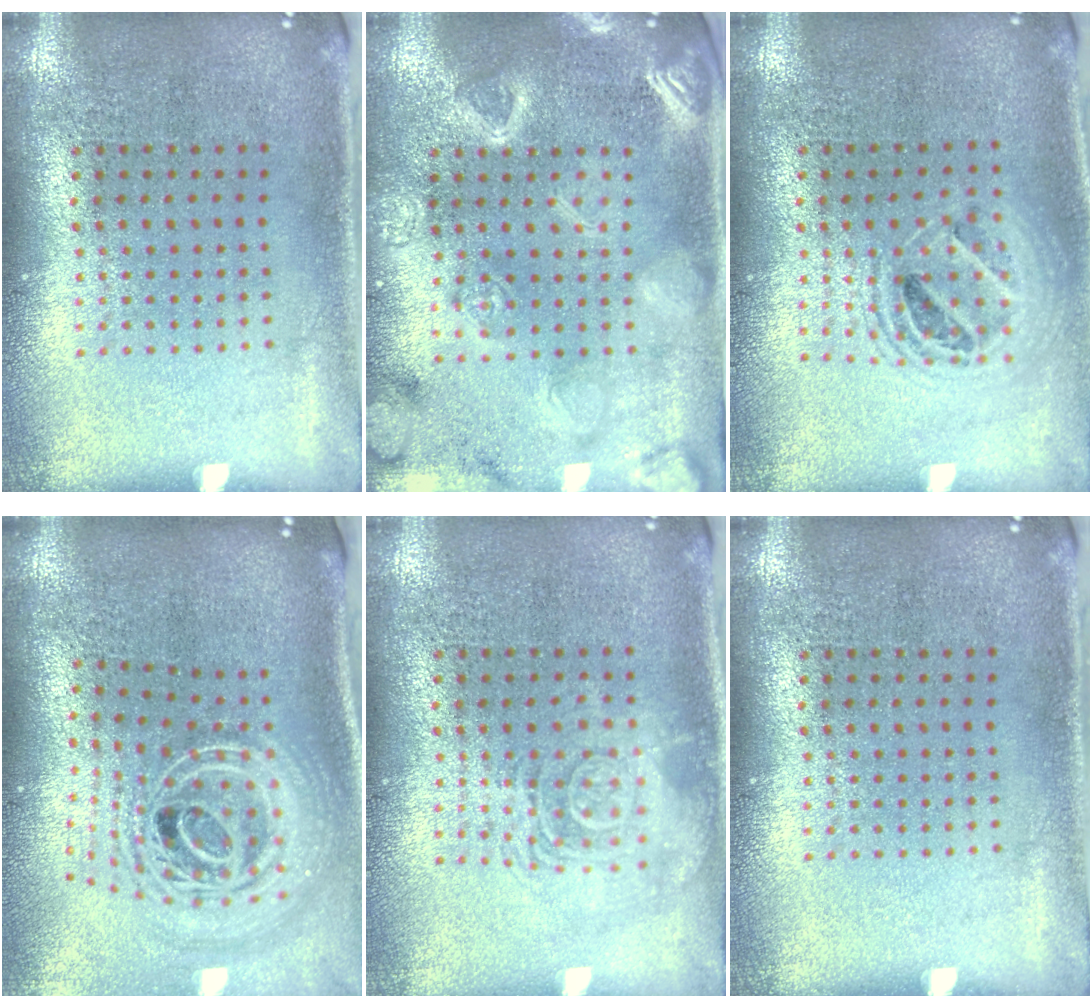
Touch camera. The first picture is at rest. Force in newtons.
{"total": 3.2, "press": 3.1, "slide": 0.9}
{"total": 1.5, "press": 1.3, "slide": 0.7}
{"total": 2.9, "press": 2.0, "slide": 2.1}
{"total": 2.6, "press": 2.6, "slide": 0.4}
{"total": 0.0}